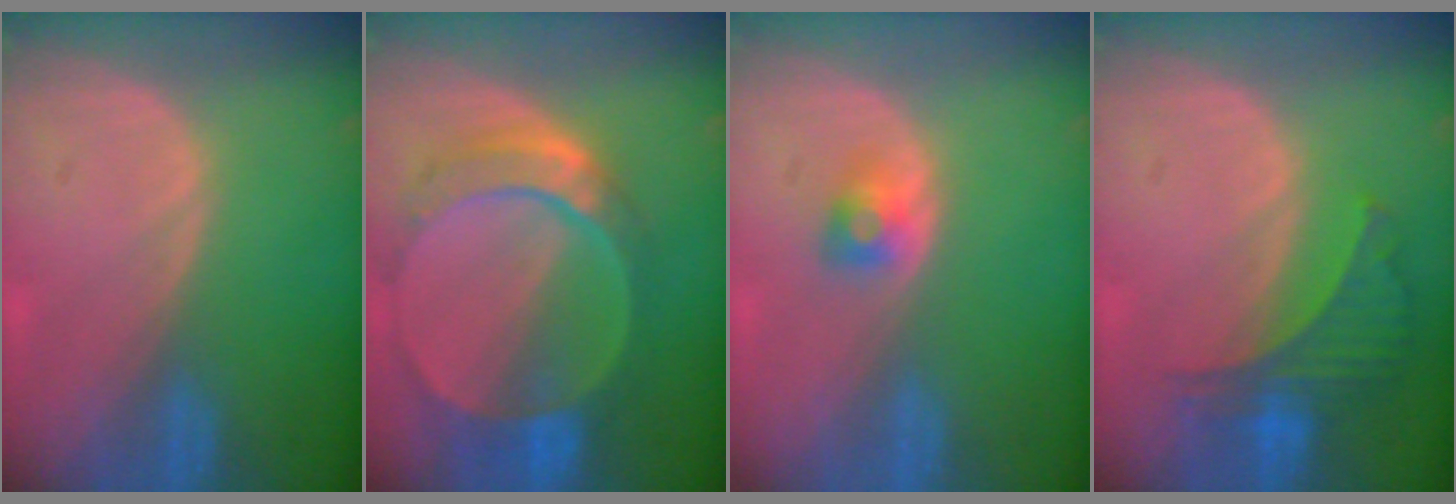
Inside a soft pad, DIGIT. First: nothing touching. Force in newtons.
{"total": 9.4, "press": 8.3, "slide": 4.4}
{"total": 2.4, "press": 2.3, "slide": 0.8}
{"total": 6.3, "press": 5.9, "slide": 2.2}